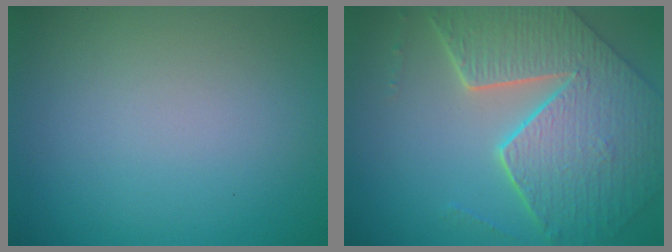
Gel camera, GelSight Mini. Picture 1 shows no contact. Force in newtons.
{"total": 8.8, "press": 6.3, "slide": 6.2}